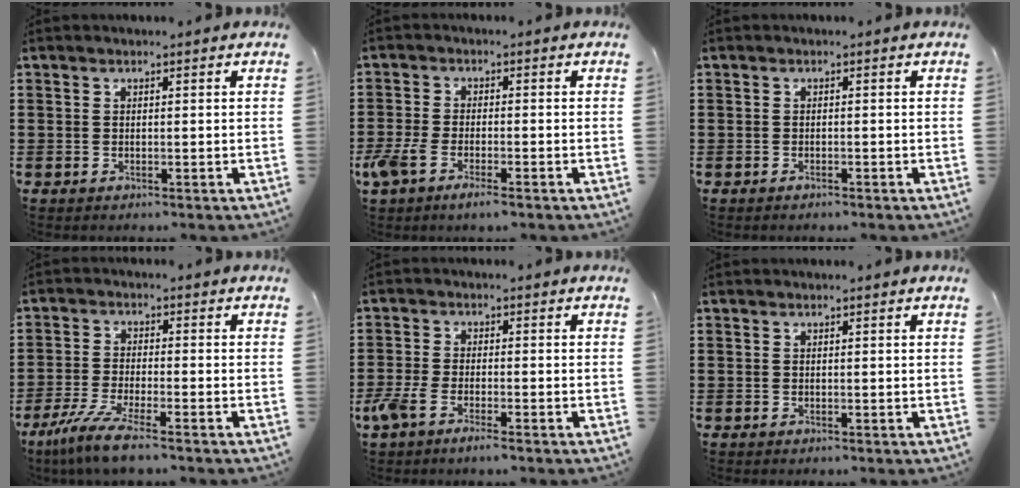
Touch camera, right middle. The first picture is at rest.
{"total": 3.9, "force": [-2.4, 1.1, 2.9], "torque": [-0.075, -0.005, -0.051]}
{"total": 0.6, "force": [-0.5, 0.1, 0.1], "torque": [-0.005, -0.002, -0.010]}
{"total": 6.2, "force": [-4.7, 0.3, 4.0], "torque": [-0.100, -0.022, -0.094]}
{"total": 3.4, "force": [-2.2, 0.7, 2.5], "torque": [-0.069, -0.007, -0.049]}
{"total": 0.0}